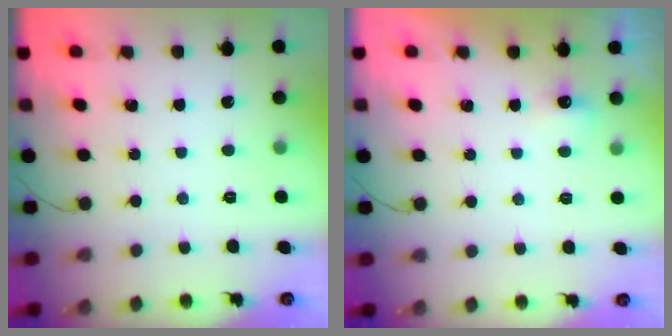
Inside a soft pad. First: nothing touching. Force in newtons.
{"total": 3.5, "press": 3.3, "slide": 1.1}